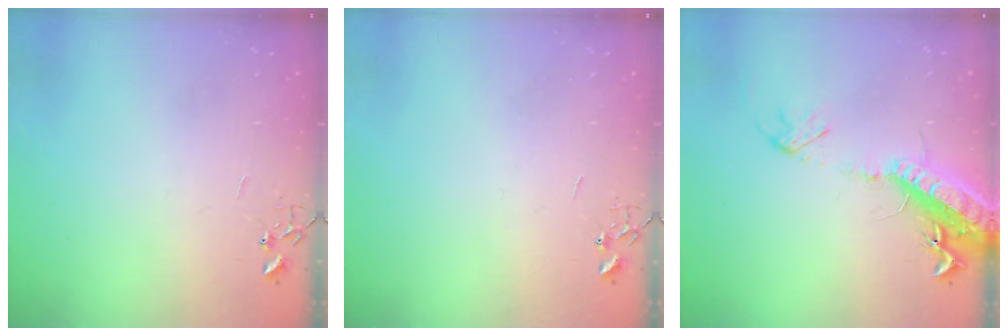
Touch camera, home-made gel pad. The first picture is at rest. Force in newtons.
{"total": 0.0}
{"total": 17.8, "press": 17.3, "slide": 4.1}